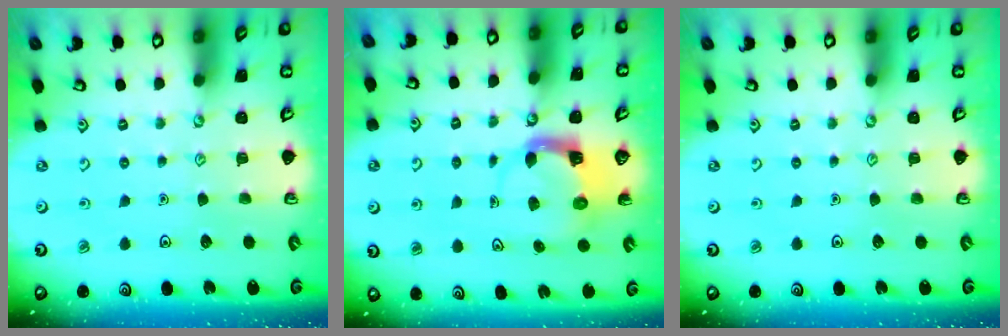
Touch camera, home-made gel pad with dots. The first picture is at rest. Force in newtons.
{"total": 4.2, "press": 4.2, "slide": 0.2}
{"total": 0.0}